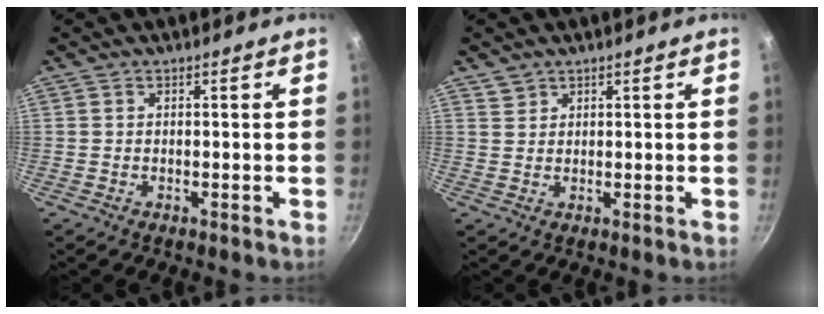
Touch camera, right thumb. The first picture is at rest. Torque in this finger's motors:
{"motor_torque": [-0.18, -0.21, 0.22, -0.14, -0.03]}